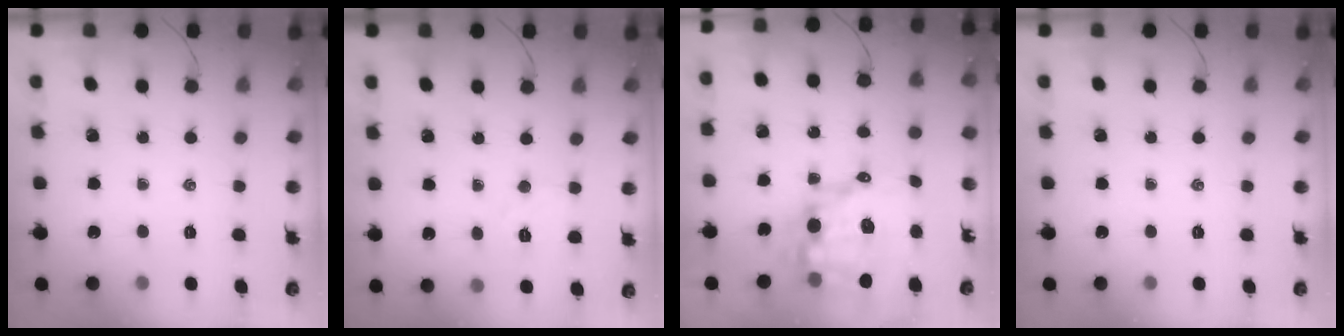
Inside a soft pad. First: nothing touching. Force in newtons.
{"total": 5.7, "press": 5.6, "slide": 1.2}
{"total": 12.7, "press": 12.4, "slide": 2.9}
{"total": 0.0}